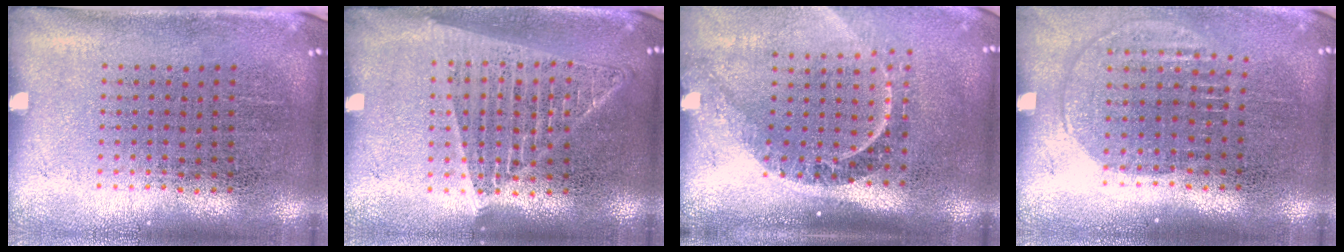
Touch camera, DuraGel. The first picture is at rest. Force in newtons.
{"total": 1.5, "press": 1.4, "slide": 0.6}
{"total": 2.4, "press": 1.6, "slide": 1.8}
{"total": 1.5, "press": 1.2, "slide": 0.8}